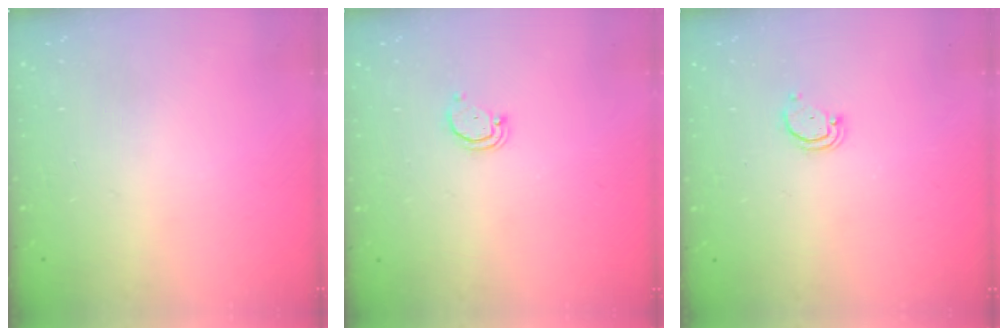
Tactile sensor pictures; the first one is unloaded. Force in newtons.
{"total": 2.0, "press": 2.0, "slide": 0.2}
{"total": 2.1, "press": 2.1, "slide": 0.2}